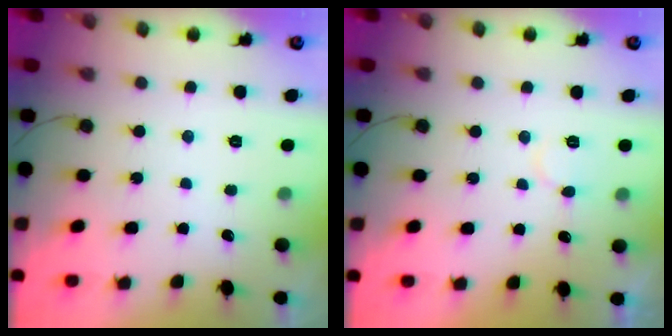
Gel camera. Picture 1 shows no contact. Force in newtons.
{"total": 6.8, "press": 6.8, "slide": 0.4}